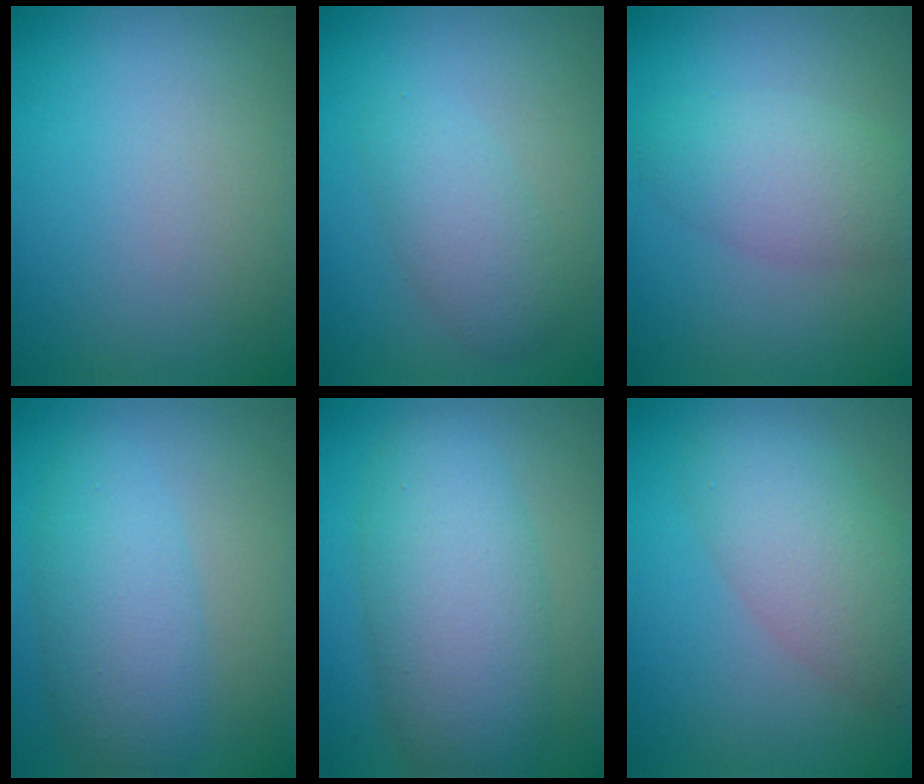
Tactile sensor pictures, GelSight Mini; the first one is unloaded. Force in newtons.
{"total": 3.1, "press": 3.1, "slide": 0.2}
{"total": 3.9, "press": 3.9, "slide": 0.2}
{"total": 4.9, "press": 4.9, "slide": 0.2}
{"total": 7.6, "press": 7.6, "slide": 0.2}
{"total": 5.3, "press": 5.3, "slide": 0.5}